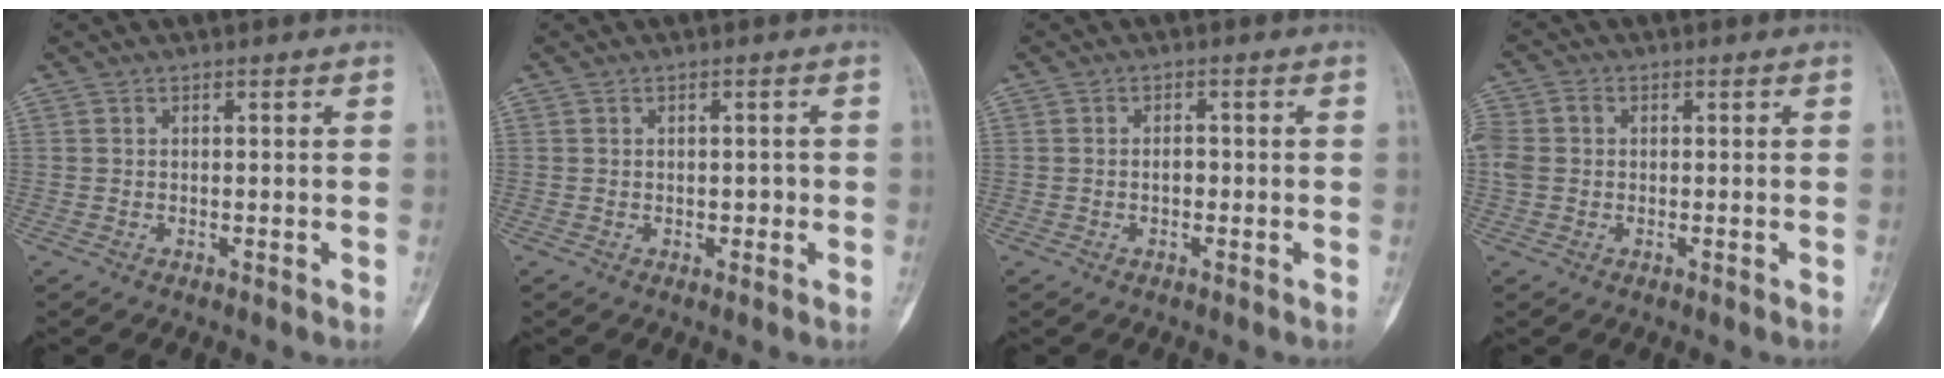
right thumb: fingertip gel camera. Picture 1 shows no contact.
{"total": 1.7, "force": [-0.1, 1.1, 1.3], "torque": [-0.010, 0.001, -0.002]}
{"total": 1.8, "force": [-0.3, 1.1, 1.3], "torque": [-0.016, 0.004, -0.006]}
{"total": 6.6, "force": [0.5, 5.3, 3.9], "torque": [-0.105, 0.018, 0.012]}